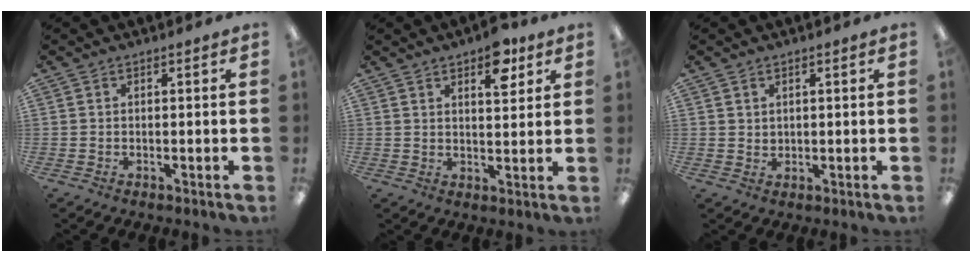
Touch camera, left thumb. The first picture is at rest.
{"total": 8.2, "force": [5.0, 3.7, 5.3], "torque": [-0.050, -0.027, 0.078]}
{"total": 1.5, "force": [1.0, 1.0, 0.0], "torque": [-0.001, 0.000, 0.019]}